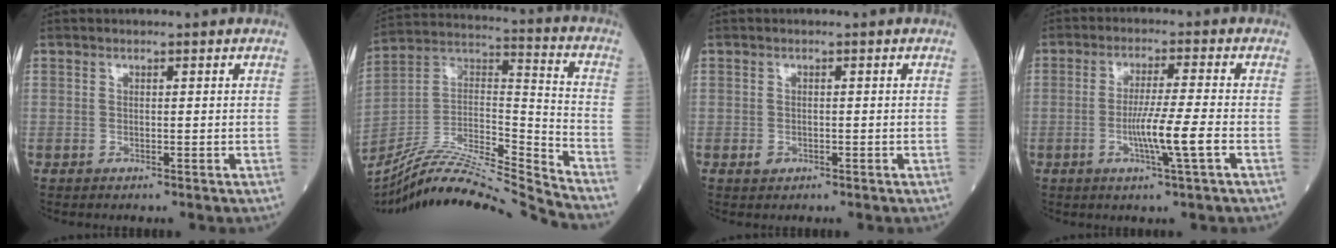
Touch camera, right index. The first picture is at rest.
{"total": 21.5, "force": [-20.2, -1.4, 7.3], "torque": [-0.147, 0.012, -0.351]}
{"total": 0.9, "force": [-0.4, 0.7, 0.4], "torque": [-0.008, 0.001, -0.003]}
{"total": 6.7, "force": [-2.0, -0.9, 6.3], "torque": [-0.116, -0.010, -0.039]}